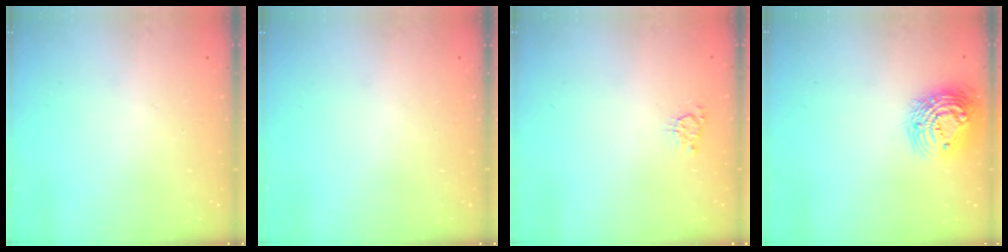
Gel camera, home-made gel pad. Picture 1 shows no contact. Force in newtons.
{"total": 0.0}
{"total": 2.9, "press": 2.9, "slide": 0.5}
{"total": 13.9, "press": 13.9, "slide": 1.0}